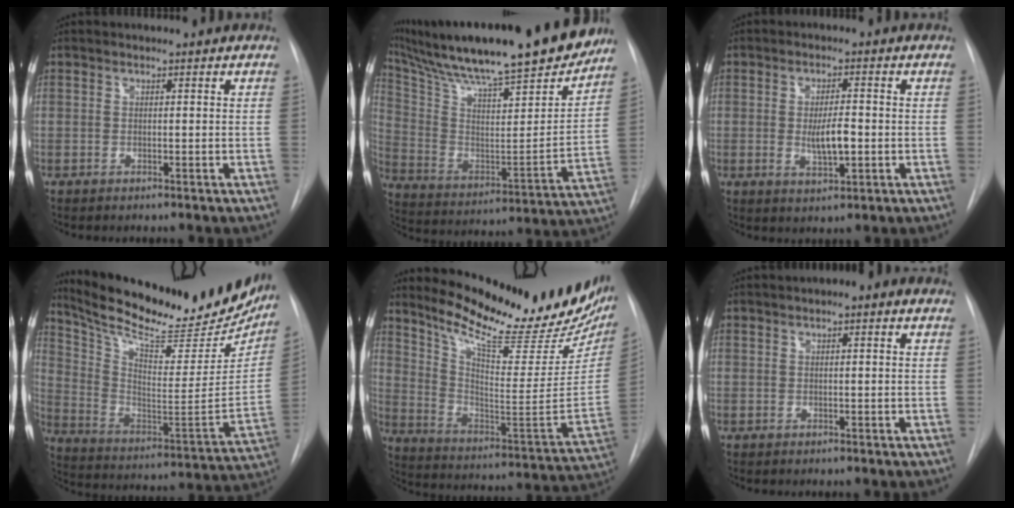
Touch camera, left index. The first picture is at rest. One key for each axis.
{"total": 30.4, "fx": 24.9, "fy": 4.3, "fz": 16.8, "tx": -0.296, "ty": -0.028, "tz": 0.366}
{"total": 5.2, "fx": -1.0, "fy": 1.5, "fz": 4.8, "tx": -0.083, "ty": -0.009, "tz": -0.015}
{"total": 29.1, "fx": 24.8, "fy": 7.0, "fz": 13.6, "tx": -0.223, "ty": -0.052, "tz": 0.347}
{"total": 26.0, "fx": 21.4, "fy": 5.5, "fz": 13.7, "tx": -0.210, "ty": -0.063, "tz": 0.295}
{"total": 2.0, "fx": 0.5, "fy": 0.6, "fz": 1.9, "tx": -0.026, "ty": 0.007, "tz": -0.001}